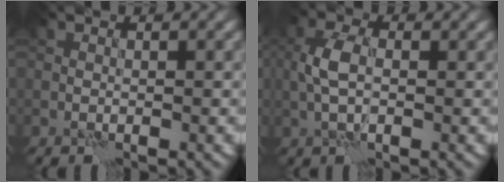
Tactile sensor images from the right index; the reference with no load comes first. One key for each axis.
{"total": 3.3, "fx": 0.0, "fy": 1.9, "fz": 2.8, "tx": -0.063, "ty": 0.005, "tz": -0.004}